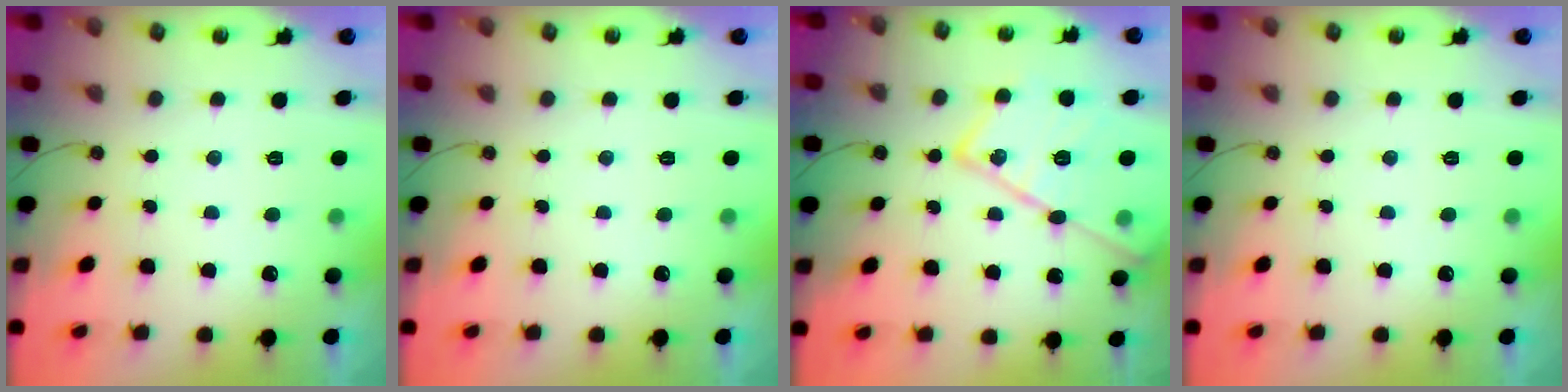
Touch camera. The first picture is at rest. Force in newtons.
{"total": 0.0}
{"total": 22.5, "press": 22.4, "slide": 2.1}
{"total": 0.0}